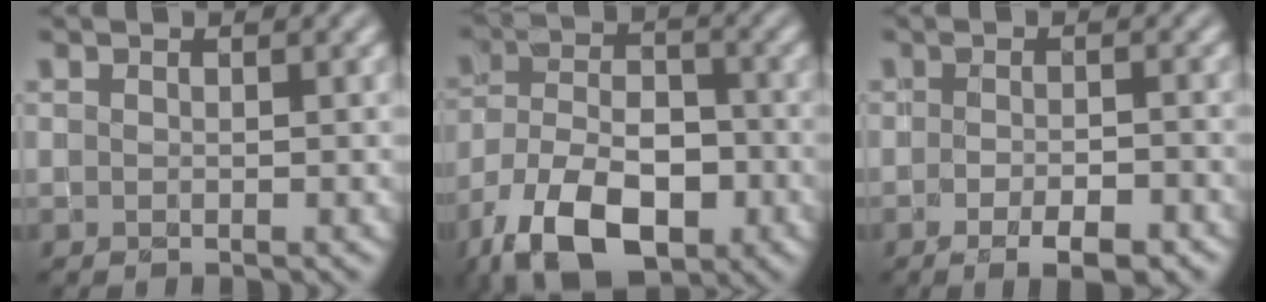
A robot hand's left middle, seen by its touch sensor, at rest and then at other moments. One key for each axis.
{"total": 11.6, "fx": -6.8, "fy": 6.0, "fz": 7.3, "tx": -0.152, "ty": -0.013, "tz": -0.123}
{"total": 3.8, "fx": -2.1, "fy": 1.2, "fz": 2.9, "tx": -0.049, "ty": -0.003, "tz": -0.028}